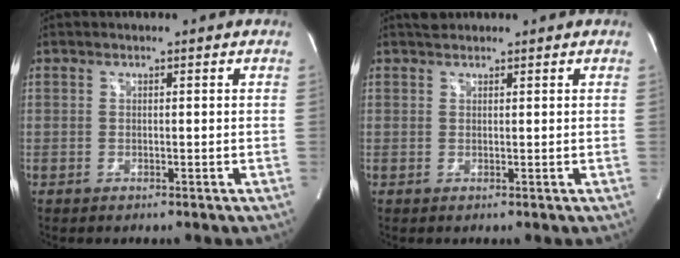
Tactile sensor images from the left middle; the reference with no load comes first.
{"total": 1.5, "force": [1.4, 0.5, 0.3], "torque": [-0.013, 0.014, 0.025]}